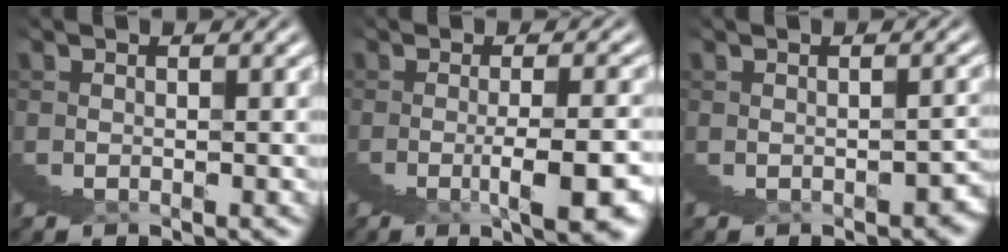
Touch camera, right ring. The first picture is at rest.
{"total": 4.3, "force": [-0.4, -1.9, 3.8], "torque": [-0.032, 0.026, -0.009]}
{"total": 1.3, "force": [-1.0, 0.4, 0.7], "torque": [-0.008, -0.005, -0.012]}